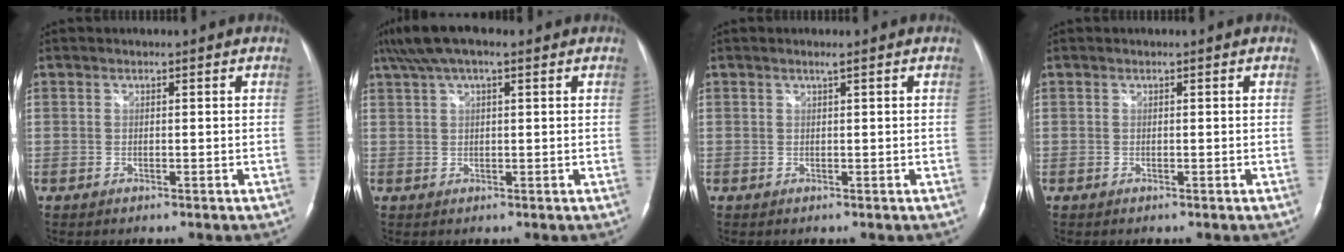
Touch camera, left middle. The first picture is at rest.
{"total": 7.8, "force": [5.4, 2.0, 5.3], "torque": [-0.106, 0.039, 0.093]}
{"total": 0.6, "force": [0.4, -0.2, 0.4], "torque": [-0.014, -0.002, 0.010]}
{"total": 0.0}